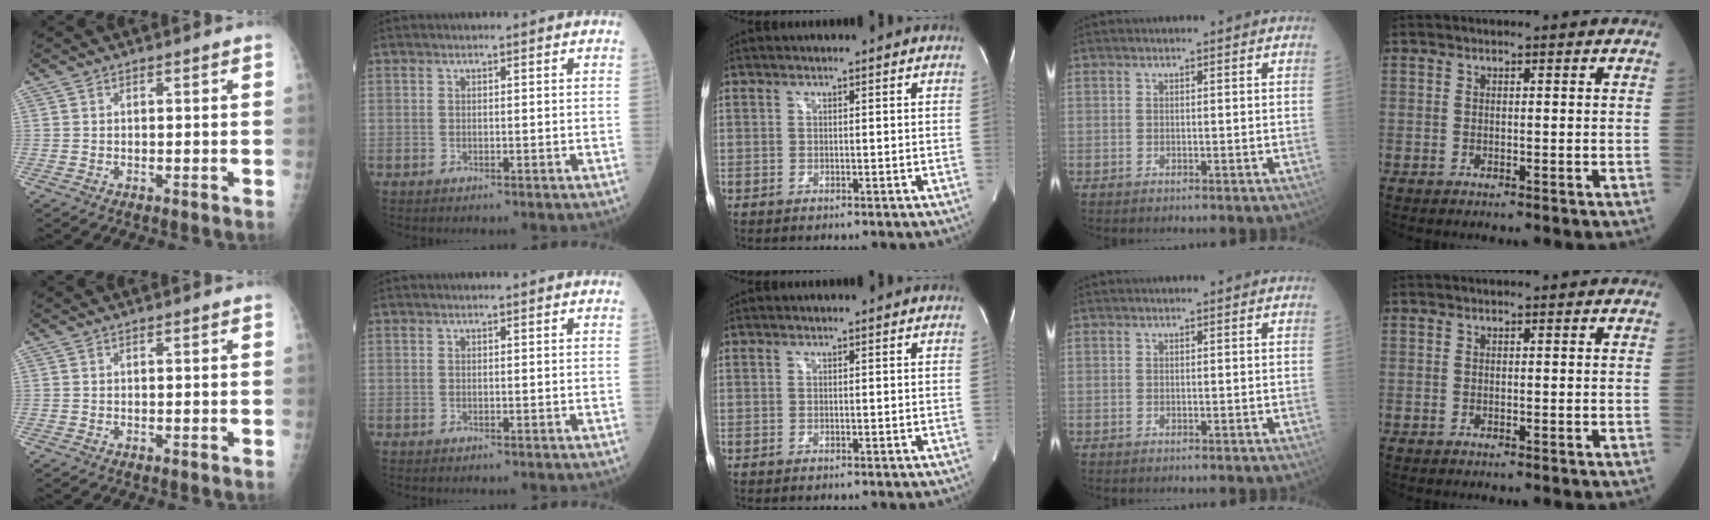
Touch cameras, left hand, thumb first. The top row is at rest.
{}